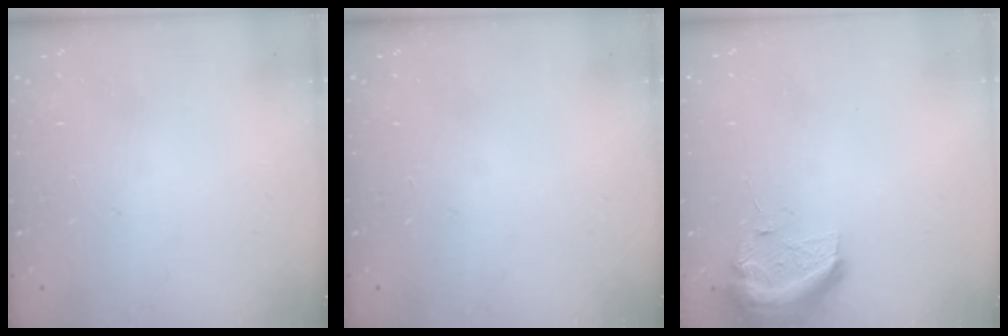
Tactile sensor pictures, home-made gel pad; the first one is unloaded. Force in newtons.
{"total": 0.0}
{"total": 11.1, "press": 11.0, "slide": 1.2}